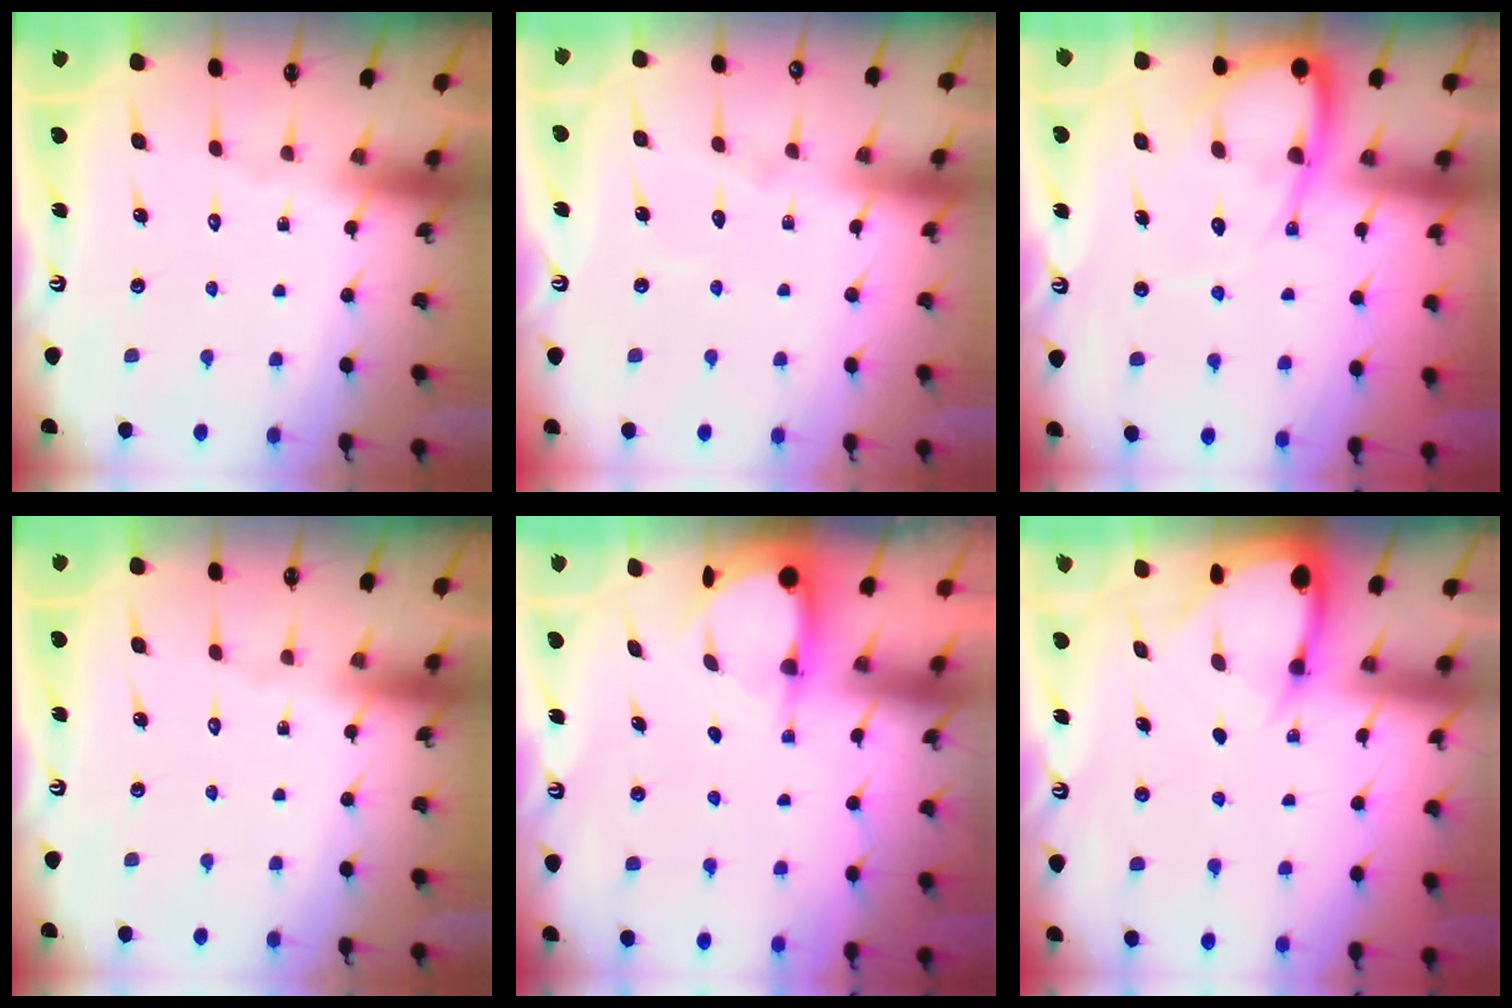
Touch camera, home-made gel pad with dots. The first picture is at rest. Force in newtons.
{"total": 5.1, "press": 5.1, "slide": 0.5}
{"total": 8.5, "press": 8.5, "slide": 0.9}
{"total": 0.0}
{"total": 4.0, "press": 3.9, "slide": 0.3}
{"total": 3.1, "press": 3.1, "slide": 0.3}